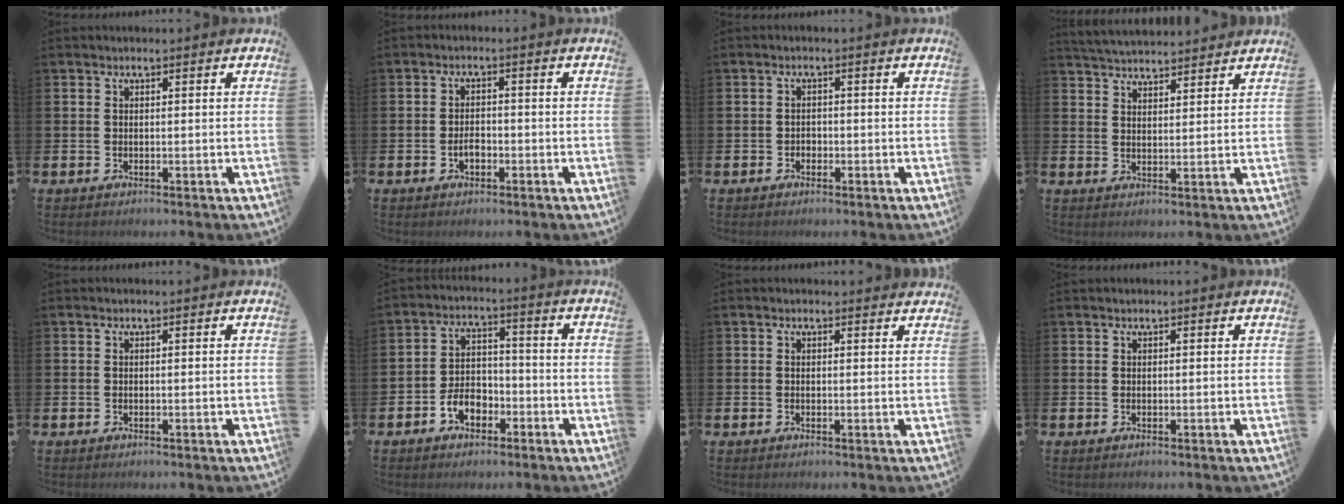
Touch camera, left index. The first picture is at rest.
{"total": 2.3, "force": [-0.7, 1.3, 1.7], "torque": [-0.018, -0.003, -0.018]}
{"total": 1.2, "force": [-0.6, 1.0, 0.2], "torque": [0.000, 0.000, -0.016]}
{"total": 4.3, "force": [4.3, 0.3, 0.0], "torque": [-0.017, -0.023, 0.078]}
{"total": 0.0}
{"total": 4.7, "force": [-2.6, 3.1, 2.3], "torque": [-0.037, 0.007, -0.054]}
{"total": 0.5, "force": [0.5, 0.1, 0.1], "torque": [0.009, -0.004, 0.007]}
{"total": 0.0}